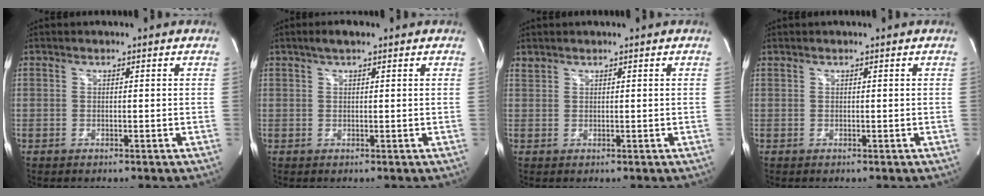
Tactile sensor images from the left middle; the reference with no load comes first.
{"total": 2.3, "force": [1.6, 0.5, 1.6], "torque": [-0.034, 0.012, 0.026]}
{"total": 0.9, "force": [0.9, 0.2, 0.0], "torque": [-0.006, 0.007, 0.022]}
{"total": 0.0}